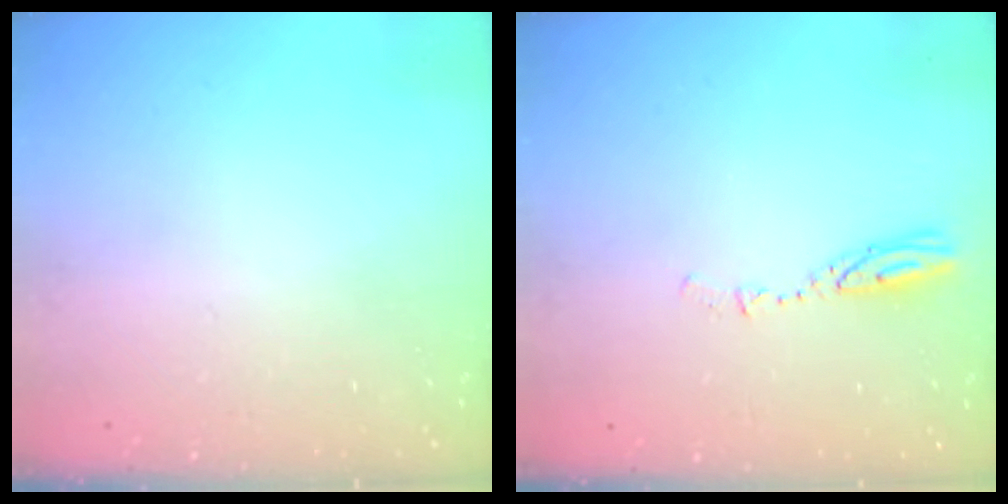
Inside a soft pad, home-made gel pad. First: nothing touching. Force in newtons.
{"total": 3.4, "press": 3.4, "slide": 0.2}